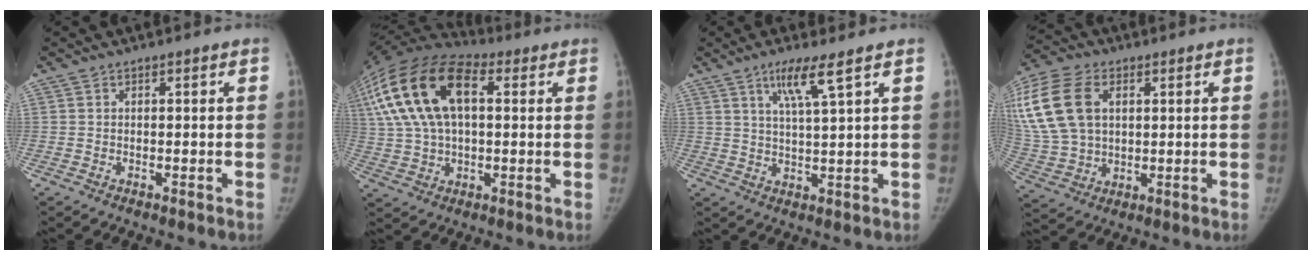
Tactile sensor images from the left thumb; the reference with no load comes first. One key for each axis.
{"total": 22.4, "fx": 5.9, "fy": 12.3, "fz": 17.7, "tx": -0.362, "ty": 0.030, "tz": 0.098}
{"total": 6.6, "fx": 3.8, "fy": 0.1, "fz": 5.4, "tx": -0.108, "ty": -0.024, "tz": 0.076}
{"total": 23.3, "fx": 7.0, "fy": 15.9, "fz": 15.5, "tx": -0.374, "ty": 0.026, "tz": 0.142}